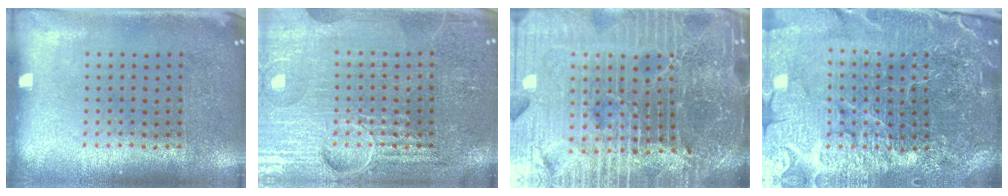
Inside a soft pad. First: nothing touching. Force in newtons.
{"total": 7.2, "press": 7.2, "slide": 0.9}
{"total": 7.3, "press": 6.3, "slide": 3.7}
{"total": 6.0, "press": 5.3, "slide": 2.7}